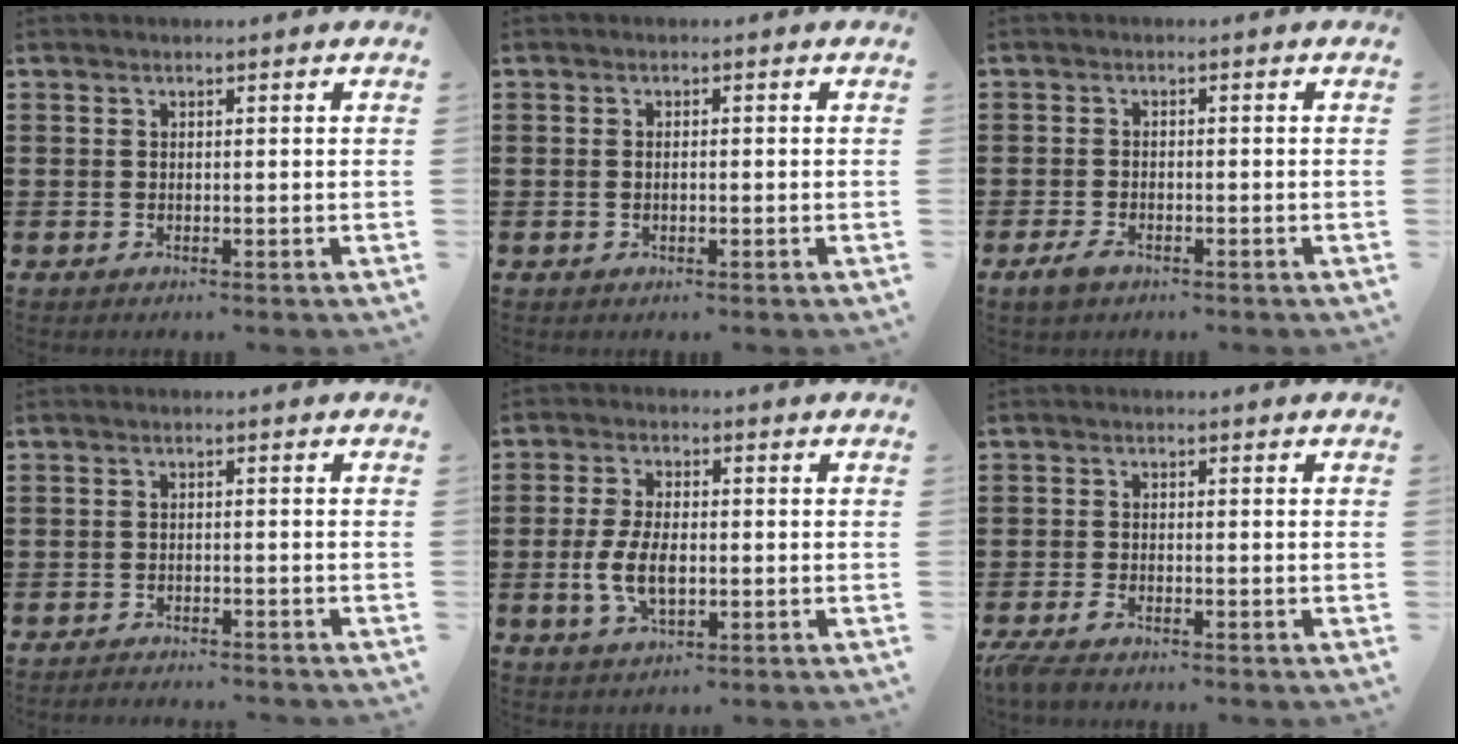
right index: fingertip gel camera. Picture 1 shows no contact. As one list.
[{"total": 1.0, "force": [-0.2, 0.4, 0.9], "torque": [-0.018, 0.001, -0.004]}, {"total": 2.1, "force": [-1.4, 1.0, 1.2], "torque": [-0.028, 0.000, -0.029]}, {"total": 1.8, "force": [-1.8, 0.0, -0.1], "torque": [-0.004, 0.001, -0.039]}, {"total": 6.6, "force": [-1.1, 3.3, 5.6], "torque": [-0.125, -0.002, -0.024]}, {"total": 2.0, "force": [-1.8, 0.3, 0.9], "torque": [-0.032, -0.002, -0.039]}]